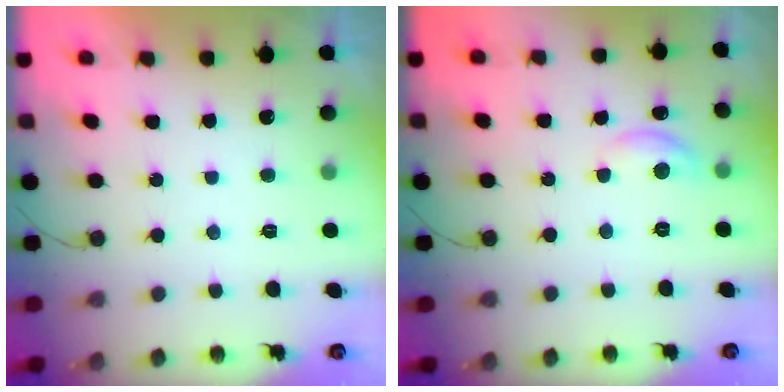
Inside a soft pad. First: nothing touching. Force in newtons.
{"total": 6.8, "press": 6.8, "slide": 0.5}